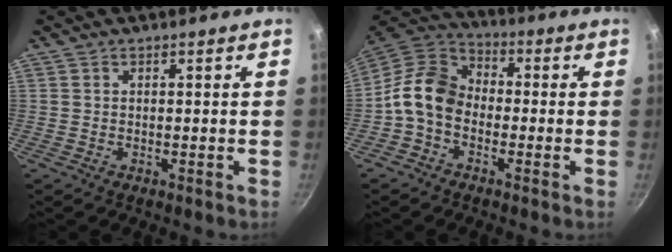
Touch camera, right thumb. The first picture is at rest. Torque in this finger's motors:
{"motor_torque": [1.54, 2.28, 0.92, -1.34, 0.12]}